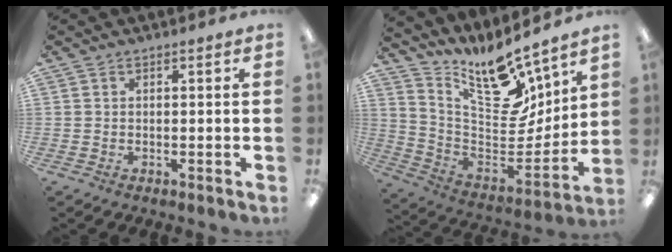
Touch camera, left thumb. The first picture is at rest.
{"total": 17.9, "force": [13.4, 6.7, 9.8], "torque": [-0.151, -0.119, 0.237]}